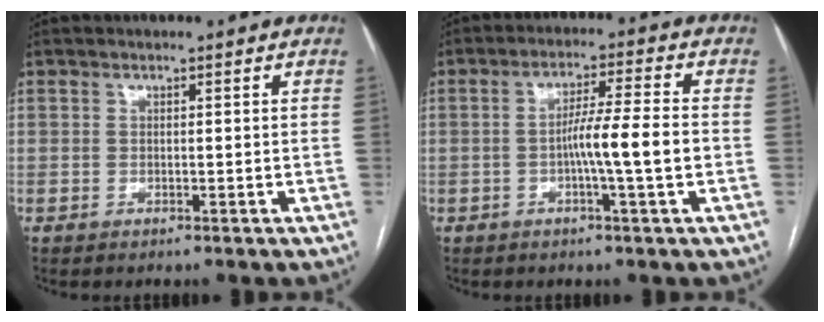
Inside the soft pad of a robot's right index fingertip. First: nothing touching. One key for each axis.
{"total": 7.2, "fx": -1.5, "fy": -0.6, "fz": 7.0, "tx": -0.119, "ty": 0.004, "tz": -0.025}